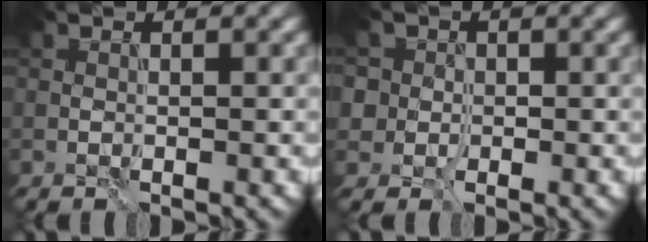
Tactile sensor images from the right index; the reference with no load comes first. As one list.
[{"total": 4.1, "force": [0.7, 3.7, 1.6], "torque": [-0.006, 0.018, -0.027]}]